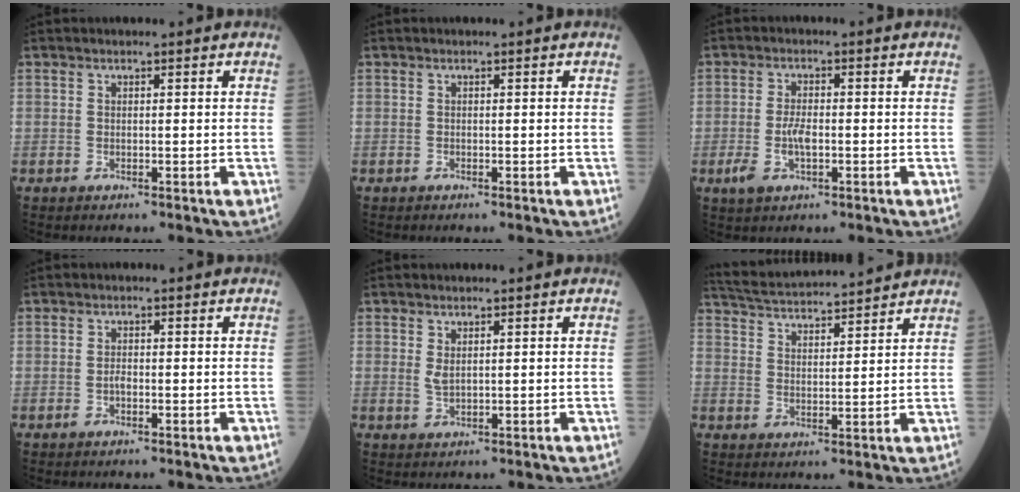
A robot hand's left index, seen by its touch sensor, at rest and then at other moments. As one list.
[{"total": 0.0}, {"total": 4.4, "force": [-1.2, 1.8, 3.8], "torque": [-0.087, 0.000, -0.019]}, {"total": 1.0, "force": [-0.4, 0.5, 0.8], "torque": [-0.016, 0.001, -0.004]}, {"total": 1.4, "force": [0.5, 0.5, 1.2], "torque": [-0.028, -0.003, 0.015]}, {"total": 13.8, "force": [13.1, 0.7, 4.3], "torque": [-0.092, 0.030, 0.207]}]